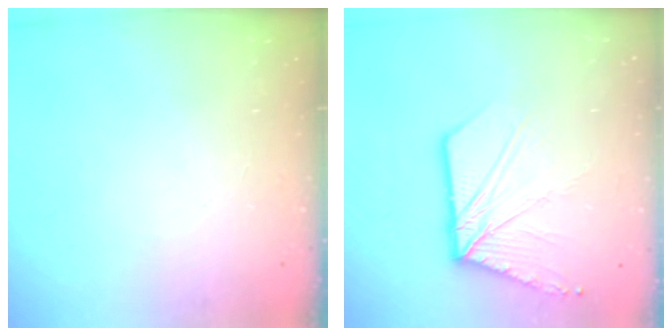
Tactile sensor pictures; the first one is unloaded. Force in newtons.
{"total": 14.0, "press": 13.9, "slide": 1.7}